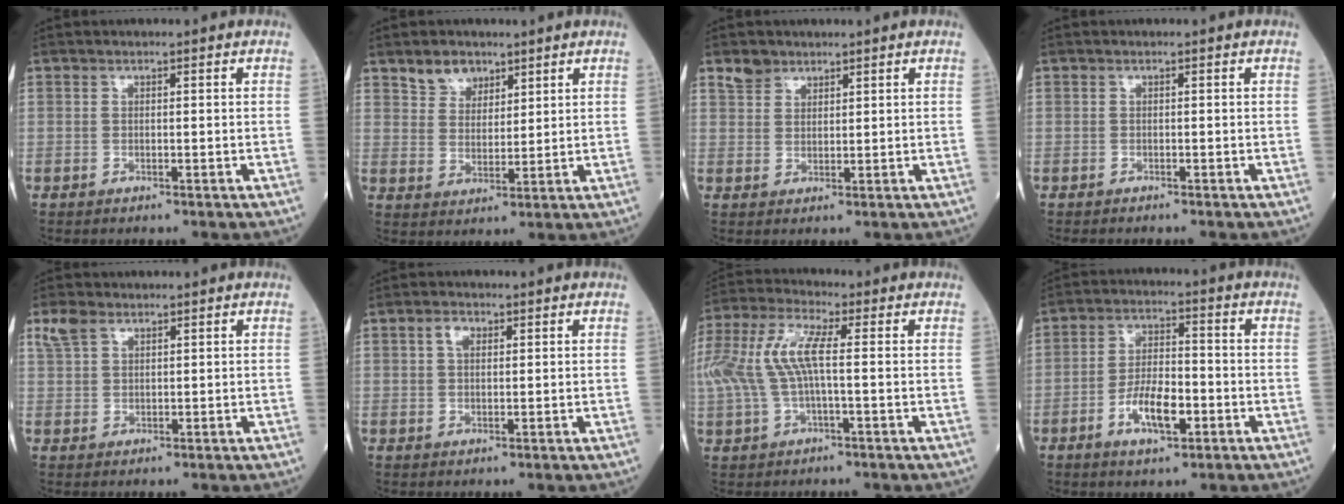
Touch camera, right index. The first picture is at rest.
{"total": 4.6, "force": [3.4, 2.8, 1.3], "torque": [-0.024, 0.002, 0.067]}
{"total": 2.6, "force": [2.0, 1.6, 0.3], "torque": [-0.006, 0.010, 0.037]}
{"total": 1.6, "force": [-1.4, 0.2, 0.6], "torque": [-0.009, -0.003, -0.018]}
{"total": 2.9, "force": [1.9, 1.6, 1.5], "torque": [-0.043, 0.015, 0.044]}
{"total": 2.1, "force": [0.9, 1.2, 1.5], "torque": [-0.029, 0.005, 0.016]}
{"total": 12.0, "force": [1.0, 3.7, 11.4], "torque": [-0.271, 0.032, 0.017]}
{"total": 7.7, "force": [-3.0, 2.8, 6.5], "torque": [-0.121, 0.005, -0.054]}